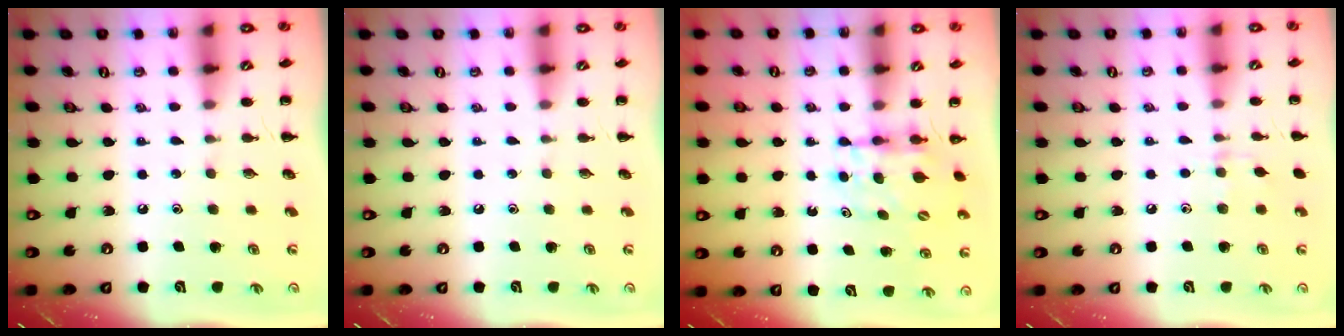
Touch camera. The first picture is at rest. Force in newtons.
{"total": 0.0}
{"total": 5.4, "press": 5.3, "slide": 0.6}
{"total": 5.4, "press": 5.1, "slide": 1.7}